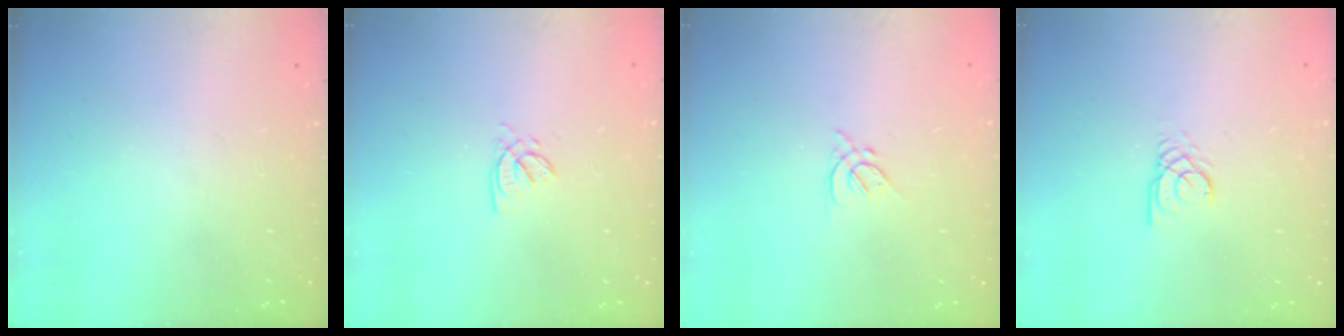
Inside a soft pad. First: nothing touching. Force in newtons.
{"total": 2.0, "press": 2.0, "slide": 0.4}
{"total": 1.3, "press": 1.2, "slide": 0.5}
{"total": 2.6, "press": 2.6, "slide": 0.1}